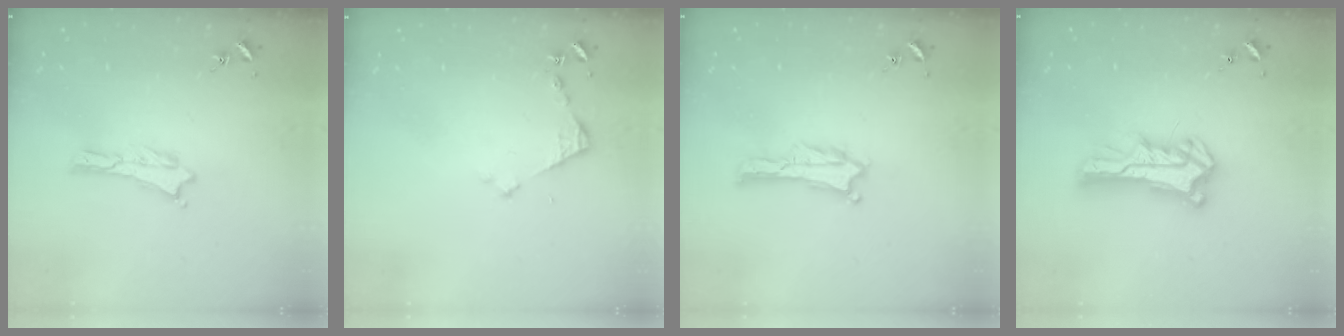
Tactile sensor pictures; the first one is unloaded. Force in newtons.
{"total": 3.2, "press": 3.2, "slide": 0.3}
{"total": 0.0}
{"total": 9.5, "press": 9.5, "slide": 0.8}